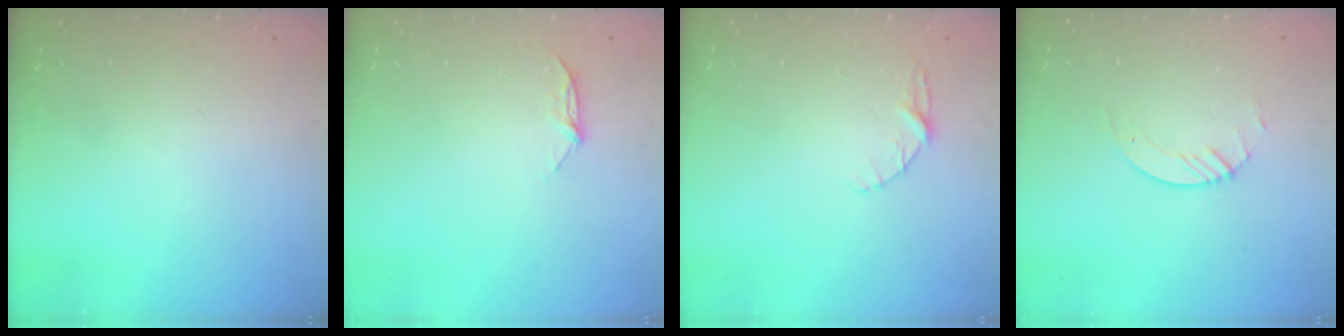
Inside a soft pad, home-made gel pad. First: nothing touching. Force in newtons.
{"total": 5.9, "press": 5.8, "slide": 0.7}
{"total": 4.0, "press": 3.9, "slide": 0.4}
{"total": 3.5, "press": 3.5, "slide": 0.3}